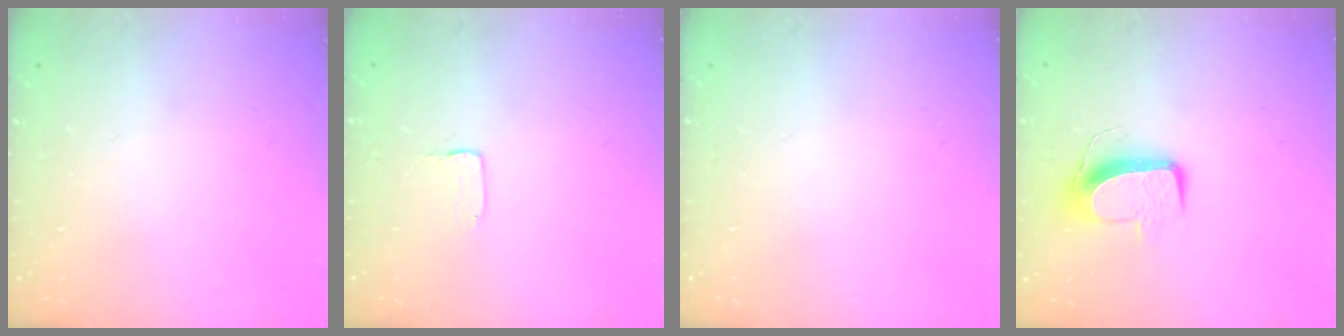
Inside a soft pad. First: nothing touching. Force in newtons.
{"total": 1.0, "press": 1.0, "slide": 0.1}
{"total": 0.0}
{"total": 9.8, "press": 9.8, "slide": 0.8}